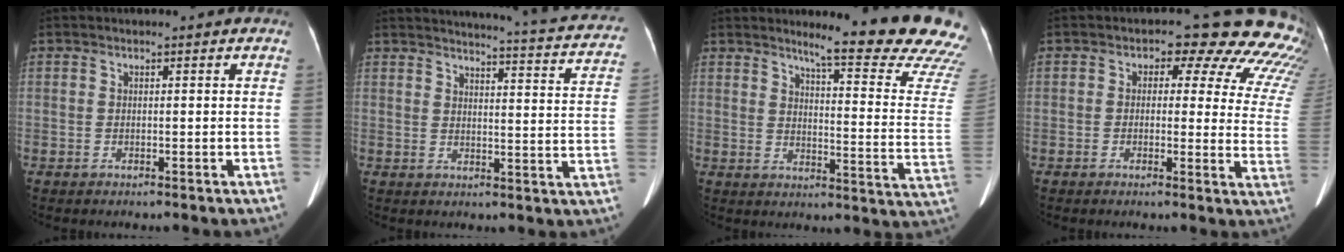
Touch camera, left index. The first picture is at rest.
{"total": 22.2, "force": [20.8, 1.5, 7.6], "torque": [-0.094, -0.070, 0.223]}
{"total": 19.6, "force": [17.8, 0.3, 8.4], "torque": [-0.100, -0.113, 0.199]}
{"total": 15.6, "force": [12.6, 6.2, 6.9], "torque": [-0.049, -0.024, 0.104]}